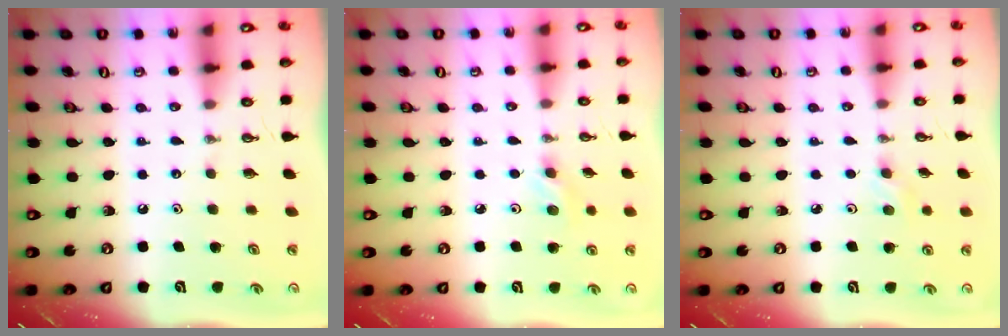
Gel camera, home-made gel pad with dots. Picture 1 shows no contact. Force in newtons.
{"total": 5.5, "press": 5.5, "slide": 0.9}
{"total": 2.2, "press": 2.1, "slide": 0.7}